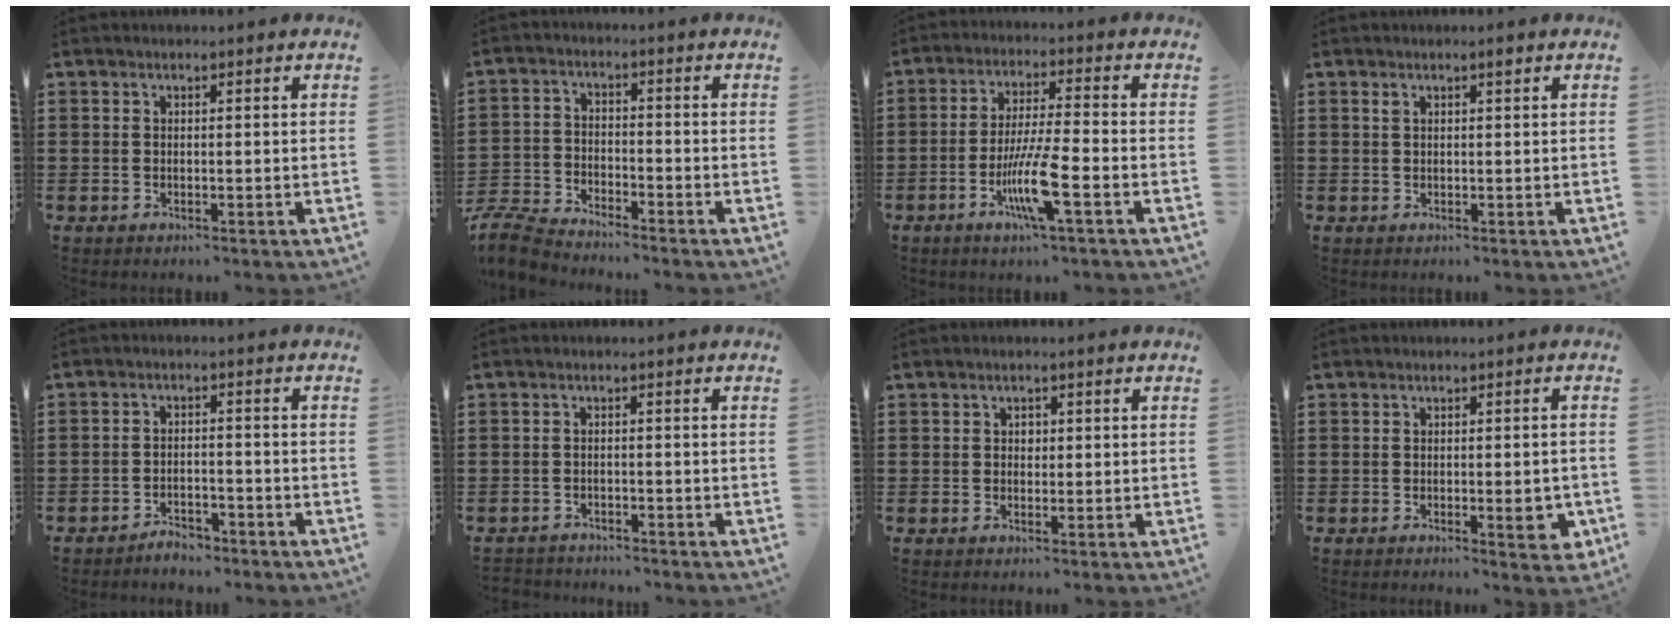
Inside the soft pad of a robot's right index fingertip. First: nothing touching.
{"total": 5.3, "force": [-5.2, 0.5, 0.8], "torque": [-0.048, -0.006, -0.113]}
{"total": 8.7, "force": [-3.6, 0.7, 7.9], "torque": [-0.160, -0.016, -0.069]}
{"total": 1.4, "force": [0.9, 0.3, 1.0], "torque": [-0.014, -0.003, 0.013]}
{"total": 2.8, "force": [-2.7, 0.5, 0.4], "torque": [-0.012, 0.005, -0.056]}
{"total": 1.6, "force": [-1.6, 0.2, -0.3], "torque": [0.000, 0.003, -0.036]}
{"total": 0.9, "force": [0.2, 0.7, 0.6], "torque": [-0.012, 0.004, 0.004]}
{"total": 3.5, "force": [-1.2, 1.0, 3.1], "torque": [-0.039, -0.002, -0.020]}